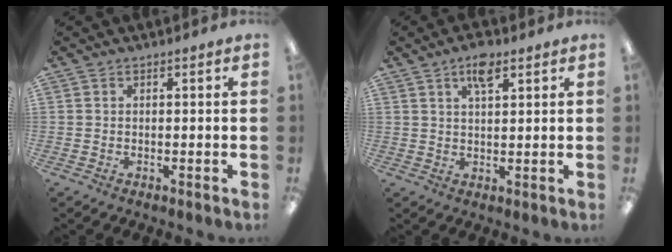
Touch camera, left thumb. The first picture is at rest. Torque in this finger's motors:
{"motor_torque": [-0.12, -0.06, -0.27, 0.10, 0.03]}